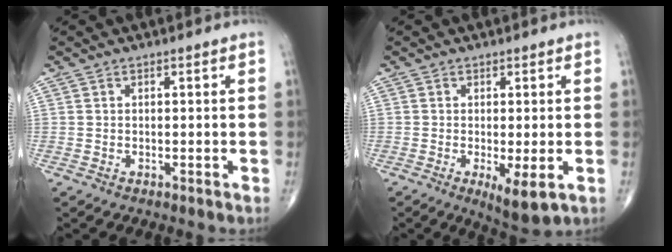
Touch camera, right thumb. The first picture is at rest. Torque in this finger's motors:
{"motor_torque": [-0.41, 0.10, -0.04, -0.08, 0.00]}